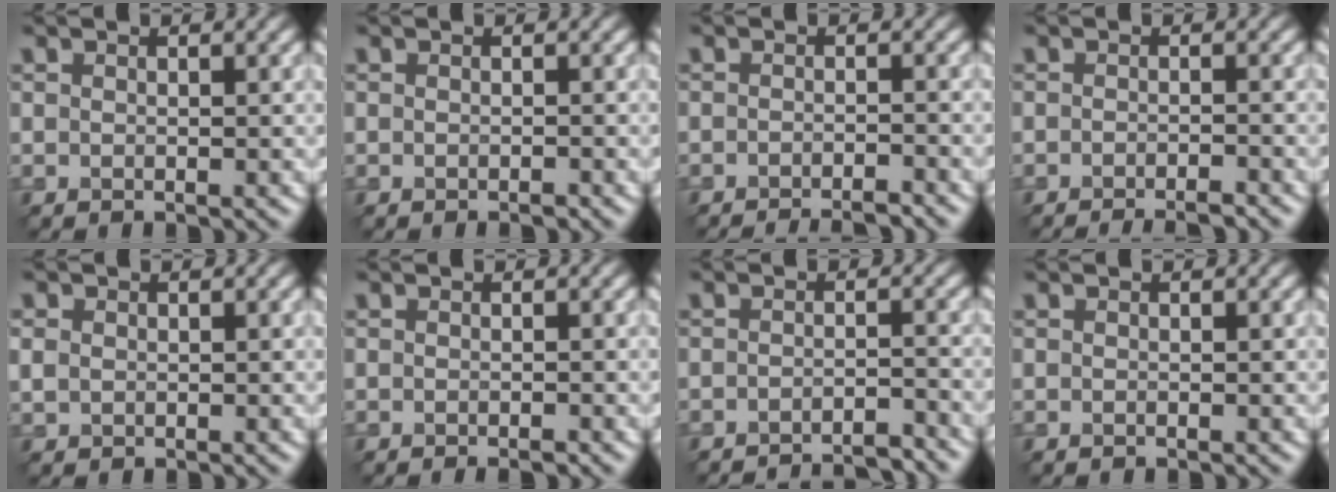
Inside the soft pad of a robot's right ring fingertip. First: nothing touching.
{"total": 0.6, "force": [-0.5, 0.1, 0.3], "torque": [-0.003, 0.000, -0.007]}
{"total": 3.4, "force": [-2.9, 0.4, 1.7], "torque": [-0.020, 0.002, -0.045]}
{"total": 3.1, "force": [-2.5, 0.5, 1.8], "torque": [-0.020, 0.000, -0.040]}
{"total": 1.2, "force": [0.2, 1.1, 0.5], "torque": [-0.011, 0.001, 0.004]}
{"total": 0.9, "force": [-0.6, 0.1, 0.6], "torque": [-0.009, -0.004, -0.009]}
{"total": 4.2, "force": [-4.0, 0.4, 1.3], "torque": [-0.011, 0.005, -0.056]}
{"total": 0.0}